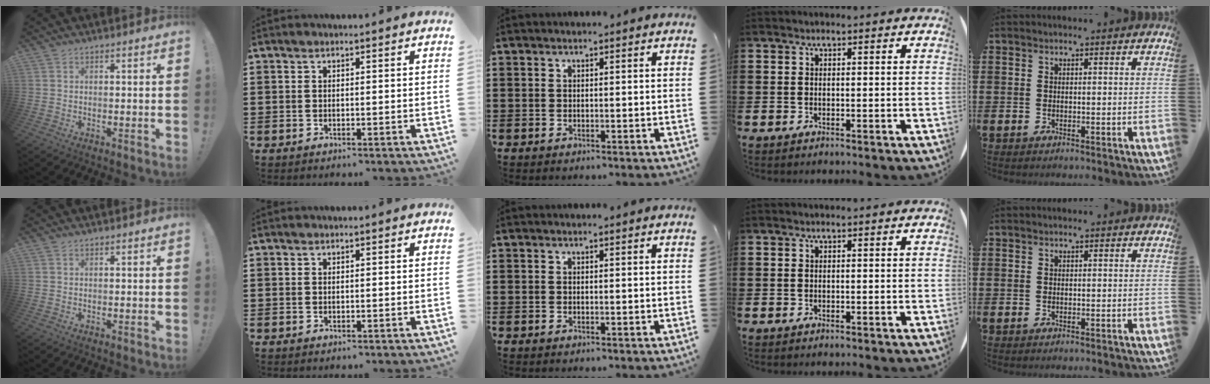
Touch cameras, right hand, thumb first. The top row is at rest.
{}